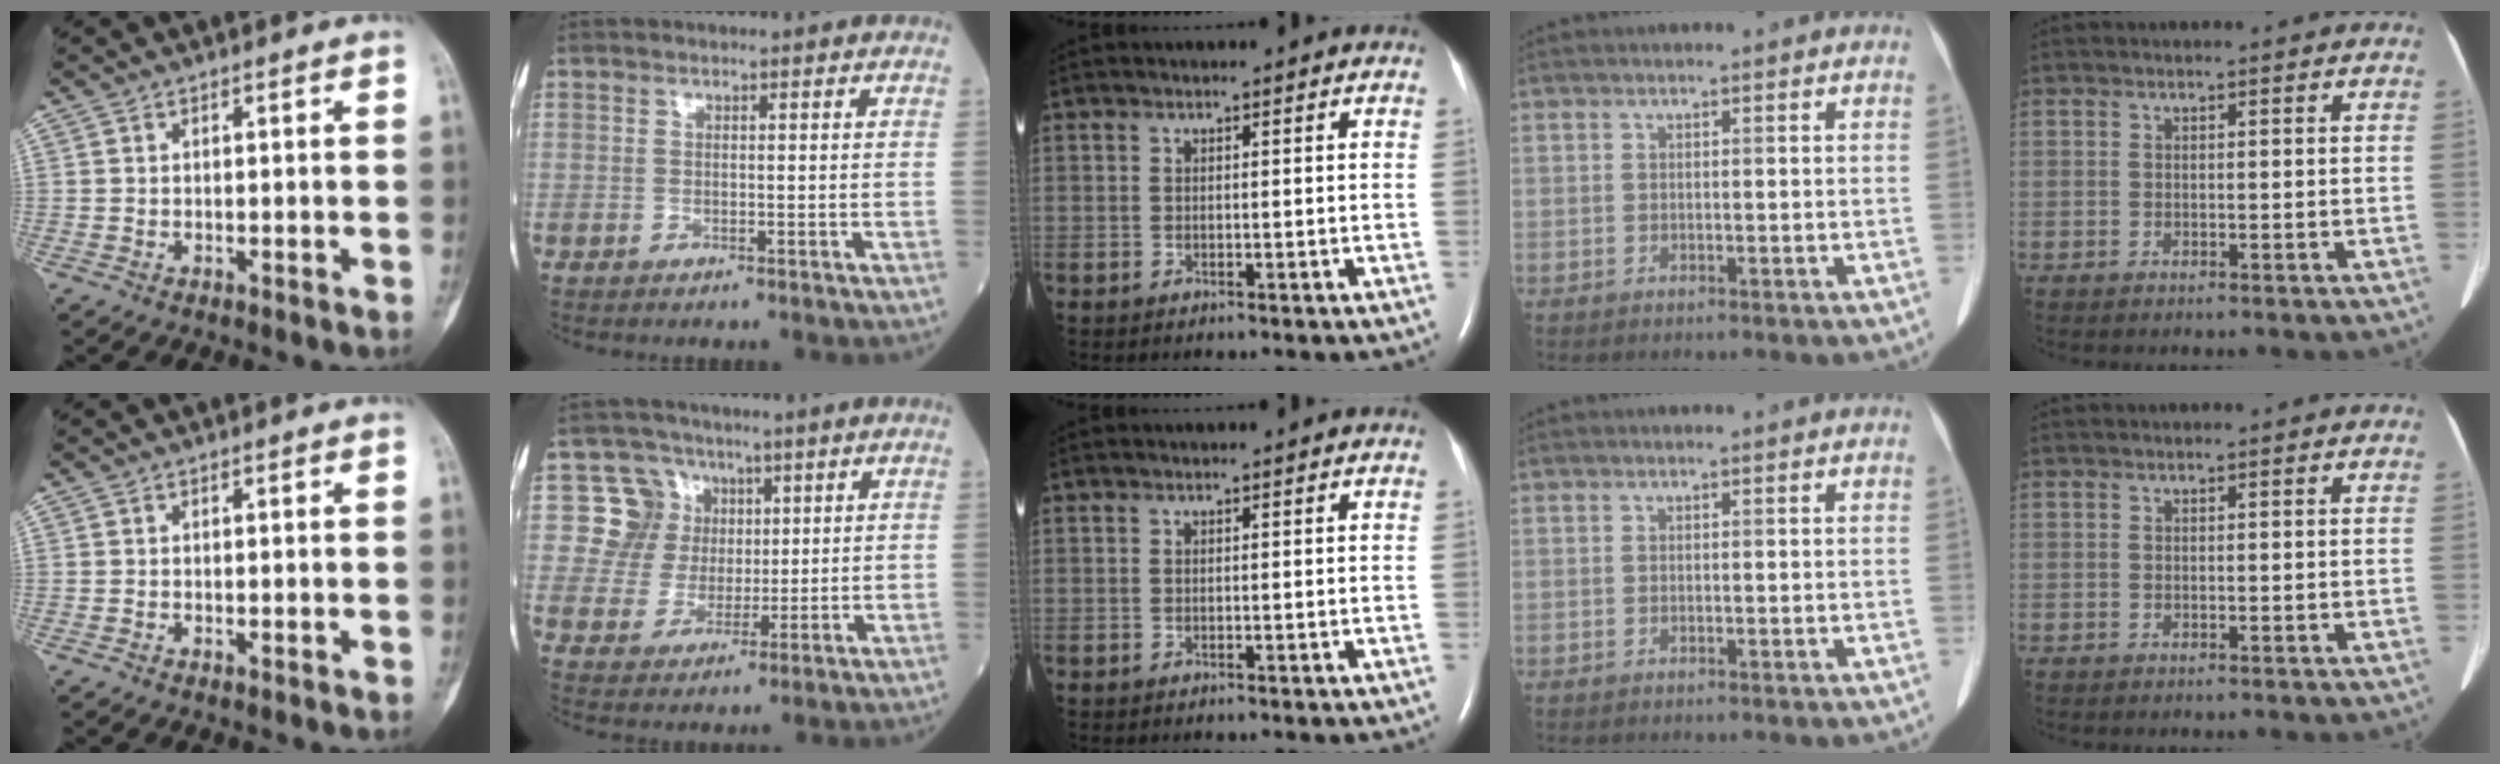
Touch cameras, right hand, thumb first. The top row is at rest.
{"index": {"total": 7.5, "force": [2.4, 7.1, -0.1], "torque": [0.009, 0.019, 0.044]}}